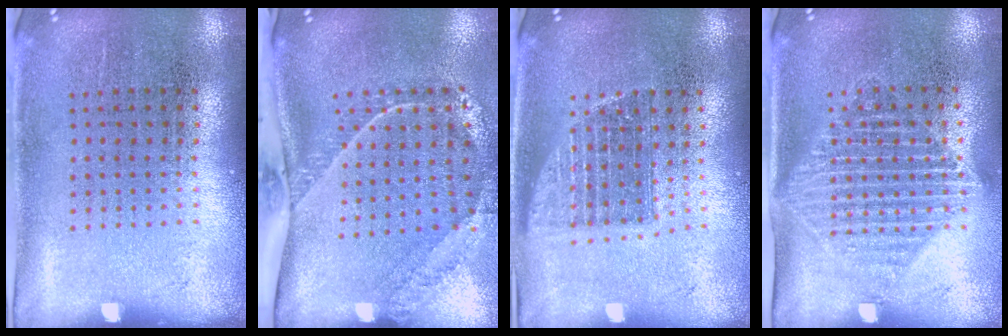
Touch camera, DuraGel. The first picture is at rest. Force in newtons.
{"total": 2.5, "press": 1.7, "slide": 1.9}
{"total": 1.2, "press": 1.0, "slide": 0.7}
{"total": 1.5, "press": 1.3, "slide": 0.8}